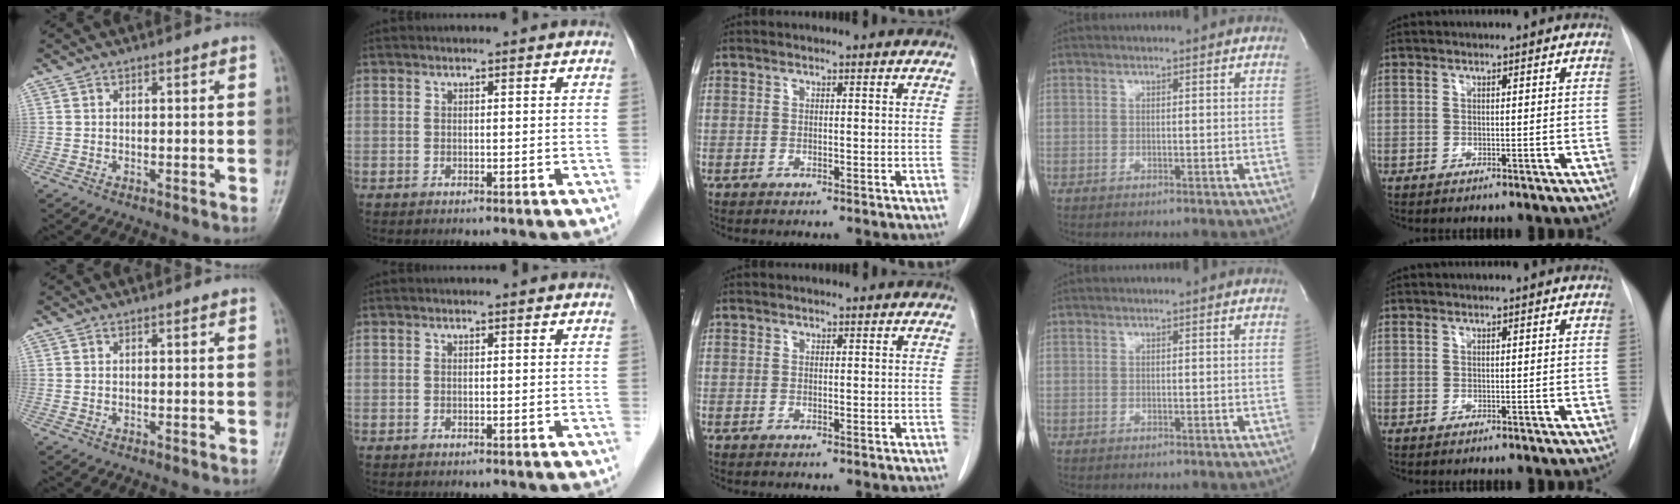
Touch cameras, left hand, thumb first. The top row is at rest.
{}